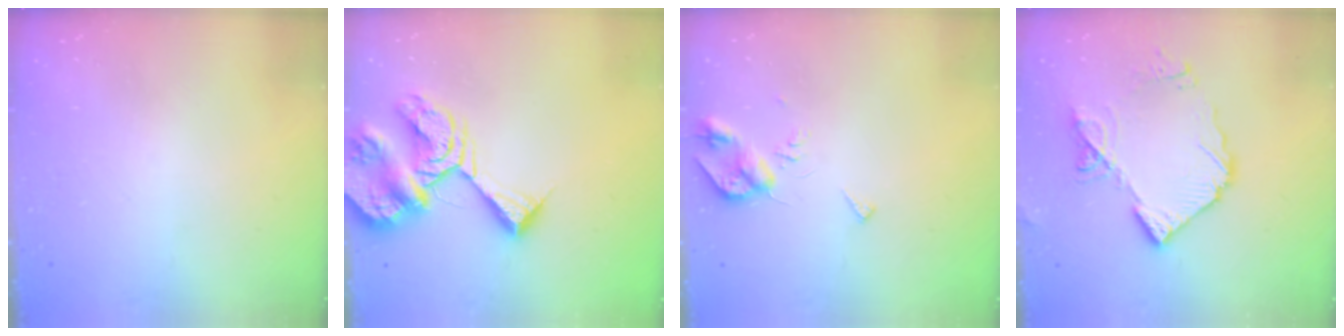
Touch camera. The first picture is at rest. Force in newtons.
{"total": 14.0, "press": 13.9, "slide": 1.7}
{"total": 6.5, "press": 6.5, "slide": 0.5}
{"total": 13.9, "press": 13.8, "slide": 1.7}